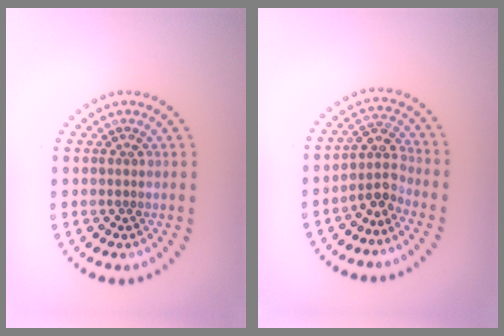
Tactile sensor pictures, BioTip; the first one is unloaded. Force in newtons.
{"total": 2.6, "press": 2.0, "slide": 1.7}